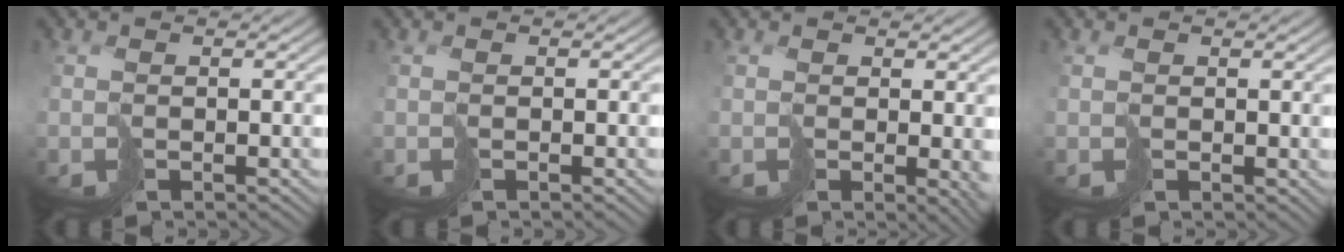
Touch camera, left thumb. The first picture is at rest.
{"total": 0.0}
{"total": 2.9, "force": [0.7, 1.2, 2.5], "torque": [-0.042, -0.010, 0.018]}
{"total": 0.7, "force": [0.7, 0.1, -0.2], "torque": [0.001, 0.002, 0.014]}